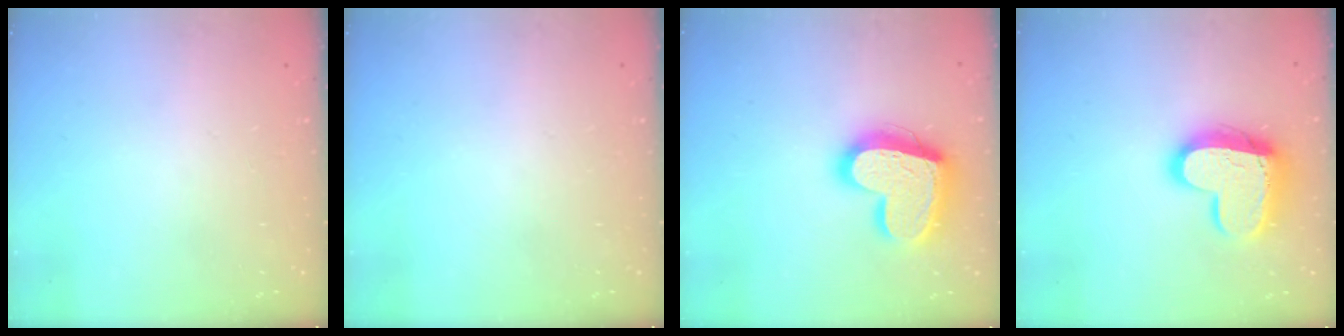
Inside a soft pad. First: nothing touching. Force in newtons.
{"total": 0.0}
{"total": 19.9, "press": 19.9, "slide": 1.1}
{"total": 16.2, "press": 16.1, "slide": 1.4}